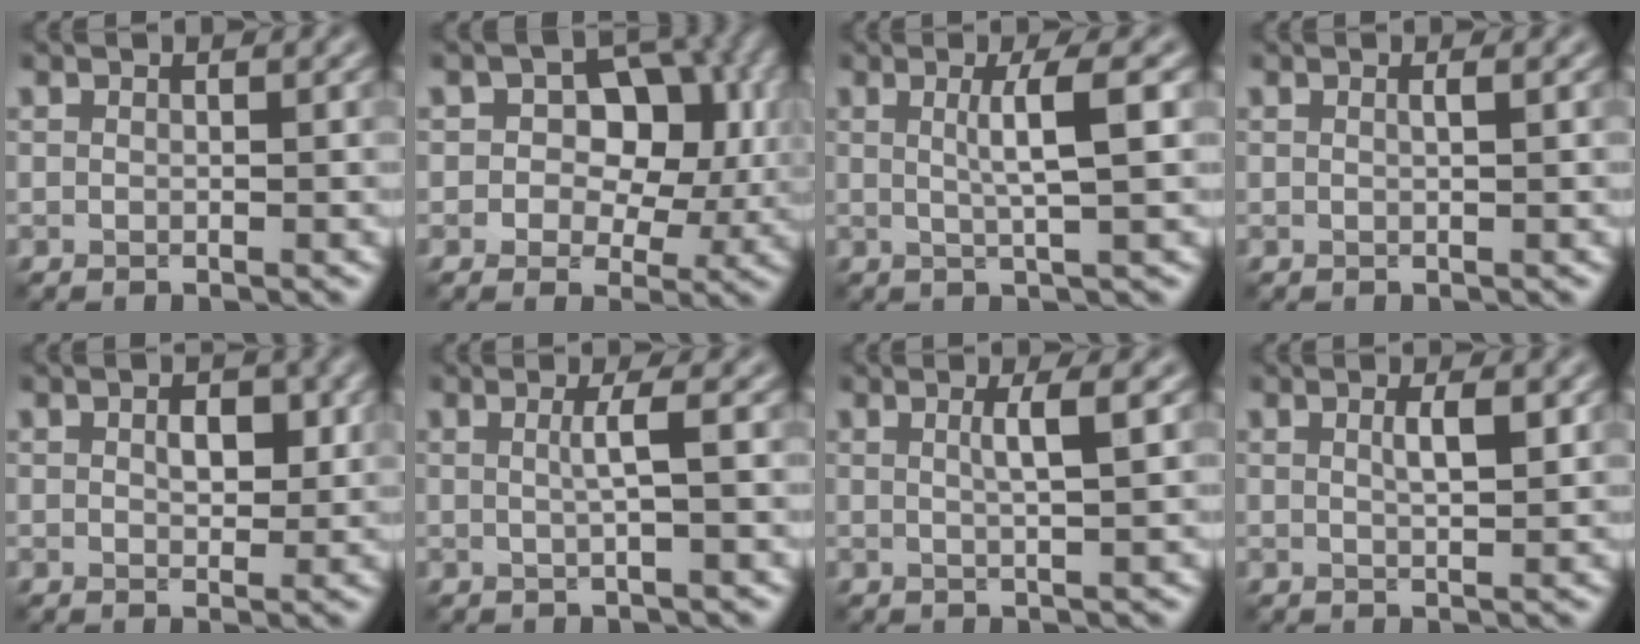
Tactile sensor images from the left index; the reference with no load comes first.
{"total": 7.6, "force": [1.5, 5.4, 5.1], "torque": [-0.054, 0.000, 0.009]}
{"total": 3.8, "force": [0.7, 0.7, 3.7], "torque": [-0.054, 0.002, 0.008]}
{"total": 0.8, "force": [0.2, 0.2, 0.7], "torque": [-0.007, 0.003, -0.002]}
{"total": 2.5, "force": [0.6, 1.4, 2.0], "torque": [-0.028, -0.001, 0.010]}
{"total": 1.9, "force": [0.1, 0.4, 1.9], "torque": [-0.033, 0.004, -0.002]}
{"total": 2.6, "force": [0.6, 0.7, 2.4], "torque": [-0.031, 0.004, 0.003]}
{"total": 2.3, "force": [0.7, 0.6, 2.1], "torque": [-0.030, 0.003, 0.010]}